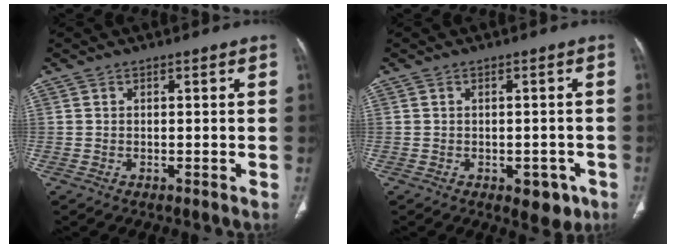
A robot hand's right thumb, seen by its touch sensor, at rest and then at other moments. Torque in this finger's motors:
{"motor_torque": [1.40, 0.48, 0.24, -0.38, 0.20]}